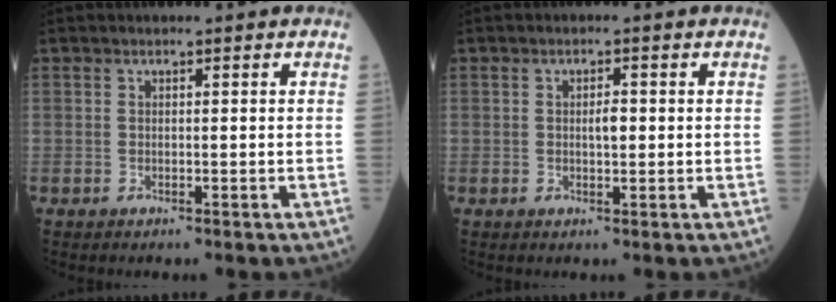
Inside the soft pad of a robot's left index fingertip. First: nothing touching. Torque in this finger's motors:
{"motor_torque": [0.22, -0.11, 0.02, 0.01]}